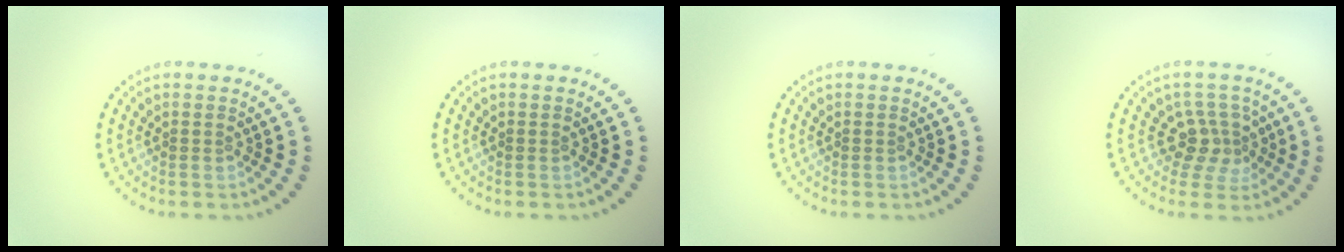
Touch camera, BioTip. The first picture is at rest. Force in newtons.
{"total": 0.0}
{"total": 0.0}
{"total": 3.0, "press": 2.4, "slide": 1.8}